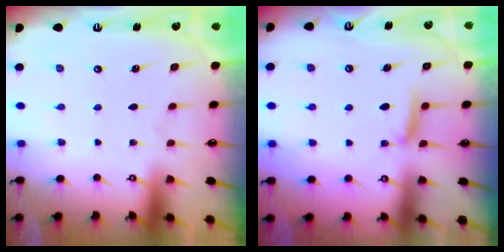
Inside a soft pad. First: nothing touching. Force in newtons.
{"total": 6.5, "press": 6.4, "slide": 0.7}